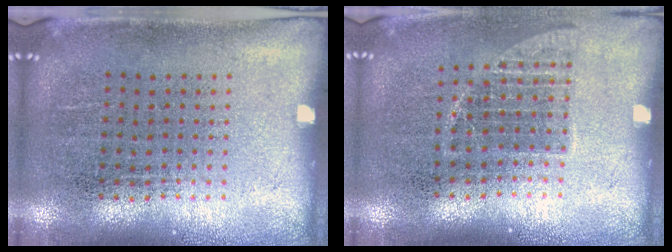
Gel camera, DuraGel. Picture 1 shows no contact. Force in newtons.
{"total": 1.2, "press": 1.0, "slide": 0.7}